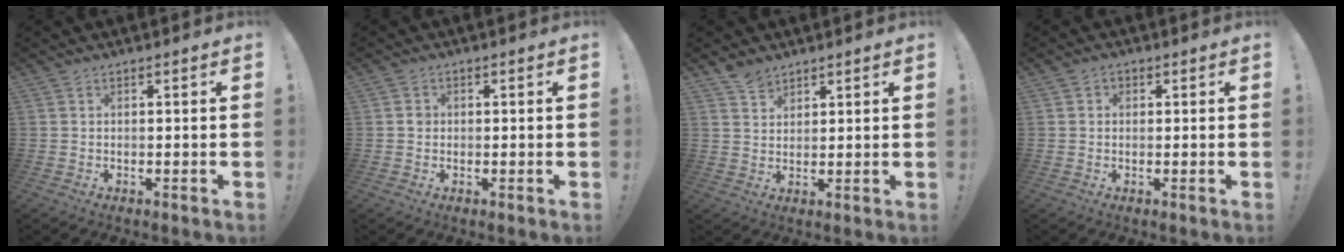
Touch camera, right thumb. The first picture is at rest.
{"total": 1.3, "force": [-0.2, 1.2, 0.5], "torque": [0.005, -0.002, -0.007]}
{"total": 4.3, "force": [3.6, 2.2, 0.8], "torque": [-0.002, -0.022, 0.066]}
{"total": 1.7, "force": [0.0, 1.5, 0.8], "torque": [-0.010, 0.004, -0.001]}